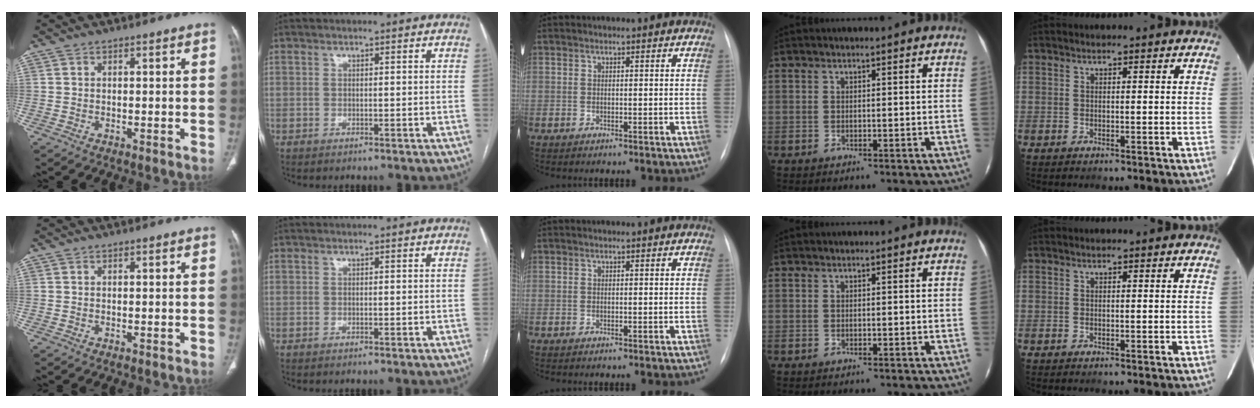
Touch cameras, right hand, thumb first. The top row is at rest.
{}